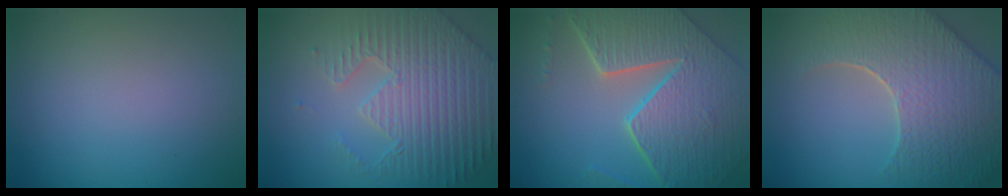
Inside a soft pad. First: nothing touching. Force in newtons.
{"total": 6.6, "press": 5.3, "slide": 4.0}
{"total": 9.0, "press": 6.4, "slide": 6.4}
{"total": 8.9, "press": 6.4, "slide": 6.3}